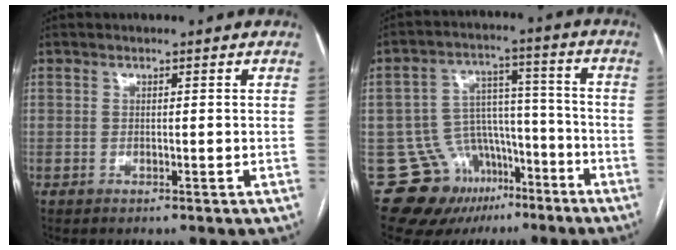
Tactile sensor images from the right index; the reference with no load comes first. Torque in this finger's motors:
{"motor_torque": [-0.13, -0.07, -0.64, -0.21]}